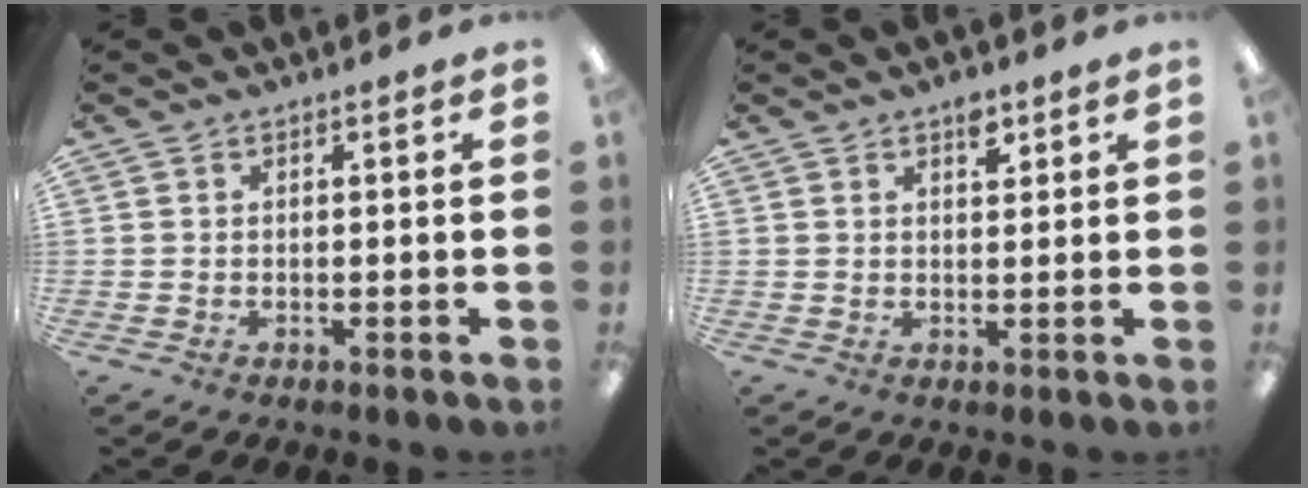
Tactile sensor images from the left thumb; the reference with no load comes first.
{"total": 3.4, "force": [2.2, 1.8, 2.0], "torque": [-0.010, -0.011, 0.032]}